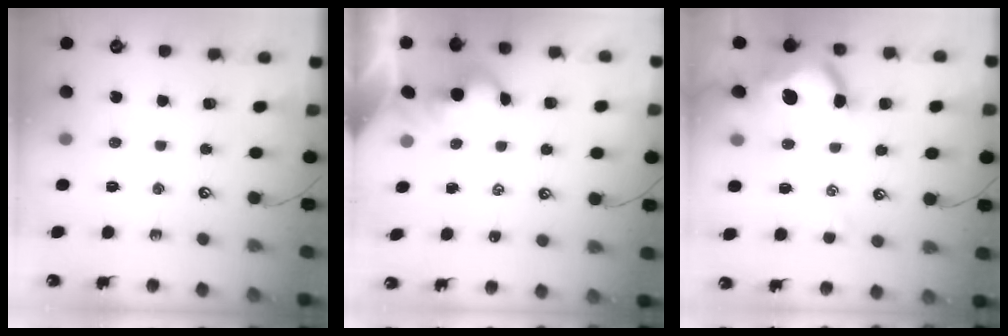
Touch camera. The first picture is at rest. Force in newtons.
{"total": 2.1, "press": 2.1, "slide": 0.3}
{"total": 9.4, "press": 9.2, "slide": 1.9}